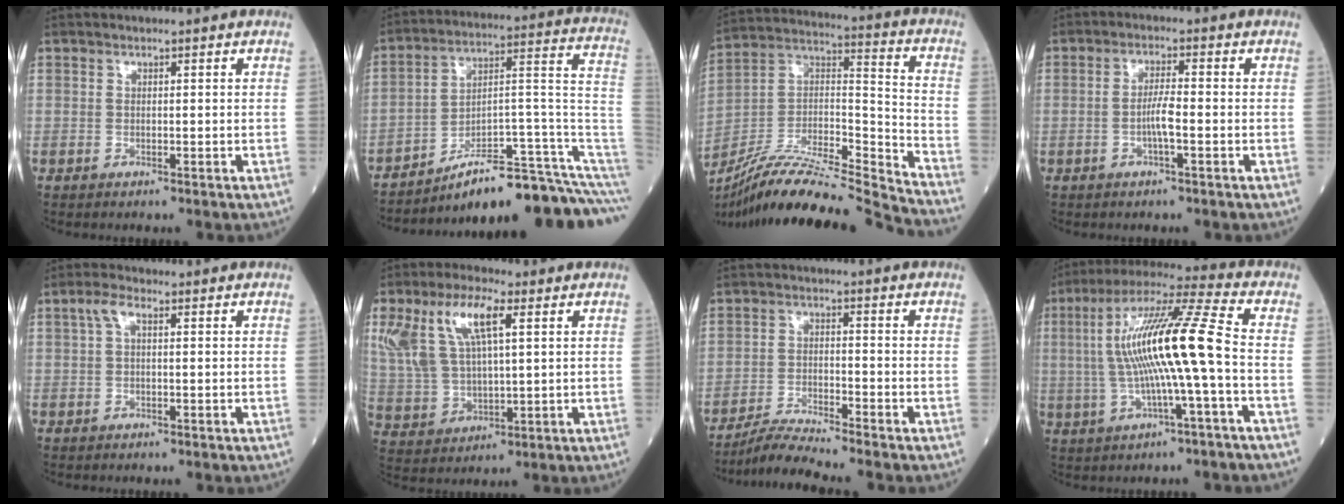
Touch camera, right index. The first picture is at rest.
{"total": 17.9, "force": [-14.5, 0.5, 10.4], "torque": [-0.085, 0.065, -0.216]}
{"total": 23.6, "force": [-21.8, -0.7, 9.0], "torque": [-0.178, 0.002, -0.370]}
{"total": 3.6, "force": [-1.0, 0.3, 3.4], "torque": [-0.068, 0.003, -0.020]}
{"total": 2.3, "force": [0.7, 0.9, 2.0], "torque": [-0.047, 0.017, 0.016]}
{"total": 13.4, "force": [5.6, 5.0, 11.1], "torque": [-0.246, 0.026, 0.114]}
{"total": 5.6, "force": [-5.2, -1.7, 1.1], "torque": [-0.026, -0.022, -0.100]}
{"total": 15.2, "force": [-0.5, 0.0, 15.2], "torque": [-0.288, 0.023, -0.016]}